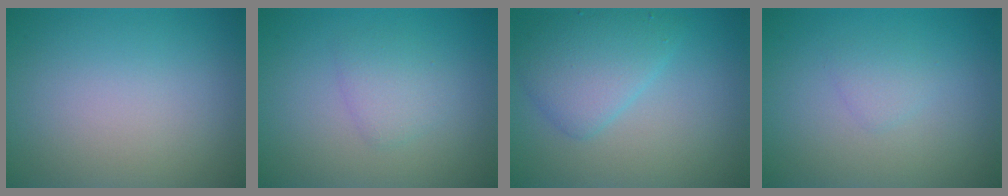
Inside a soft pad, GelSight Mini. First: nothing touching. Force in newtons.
{"total": 1.8, "press": 1.8, "slide": 0.1}
{"total": 3.9, "press": 3.9, "slide": 0.1}
{"total": 1.1, "press": 1.1, "slide": 0.0}